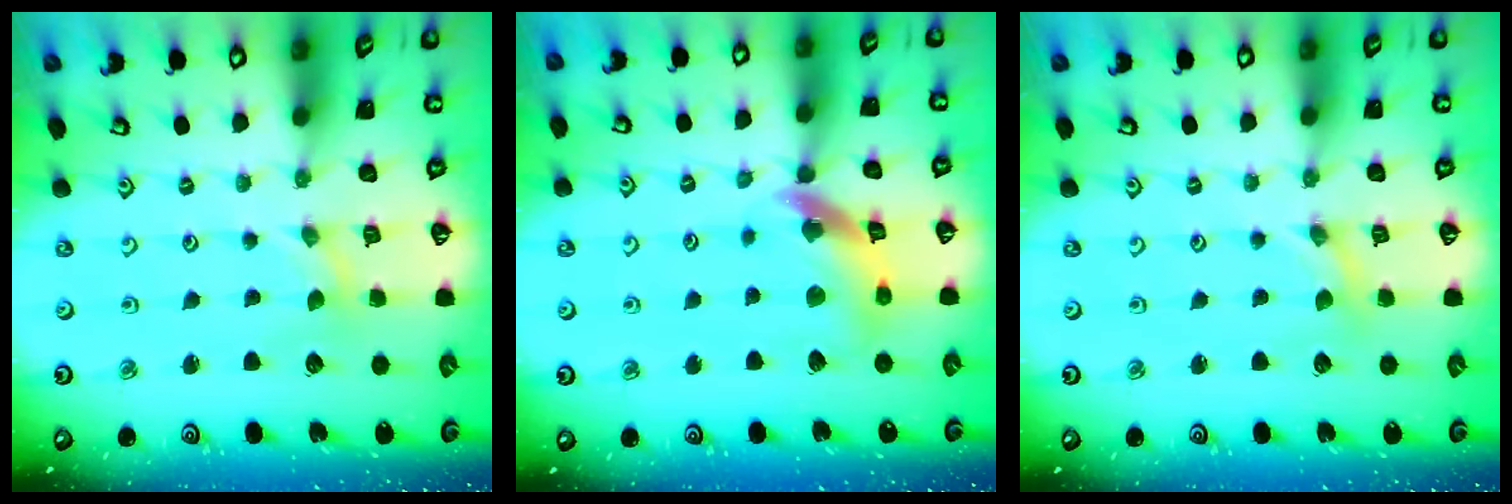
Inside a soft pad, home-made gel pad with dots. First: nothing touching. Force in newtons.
{"total": 14.3, "press": 14.2, "slide": 1.6}
{"total": 0.0}